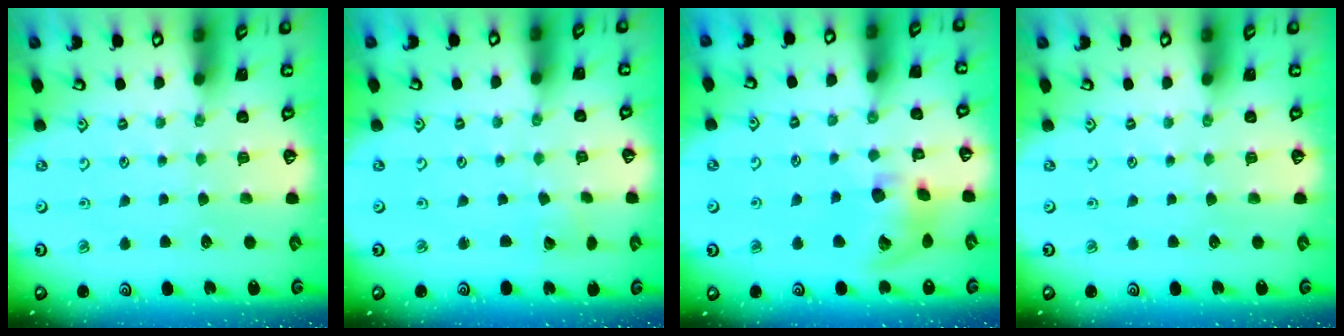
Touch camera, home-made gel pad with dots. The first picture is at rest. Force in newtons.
{"total": 2.2, "press": 2.2, "slide": 0.2}
{"total": 12.1, "press": 11.9, "slide": 1.8}
{"total": 0.0}